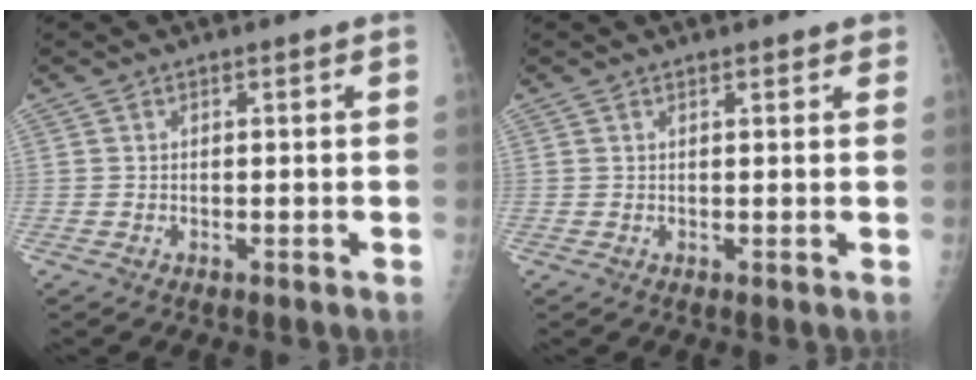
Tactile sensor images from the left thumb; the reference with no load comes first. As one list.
[{"total": 1.5, "force": [1.2, 0.6, 0.7], "torque": [-0.002, -0.003, 0.012]}]